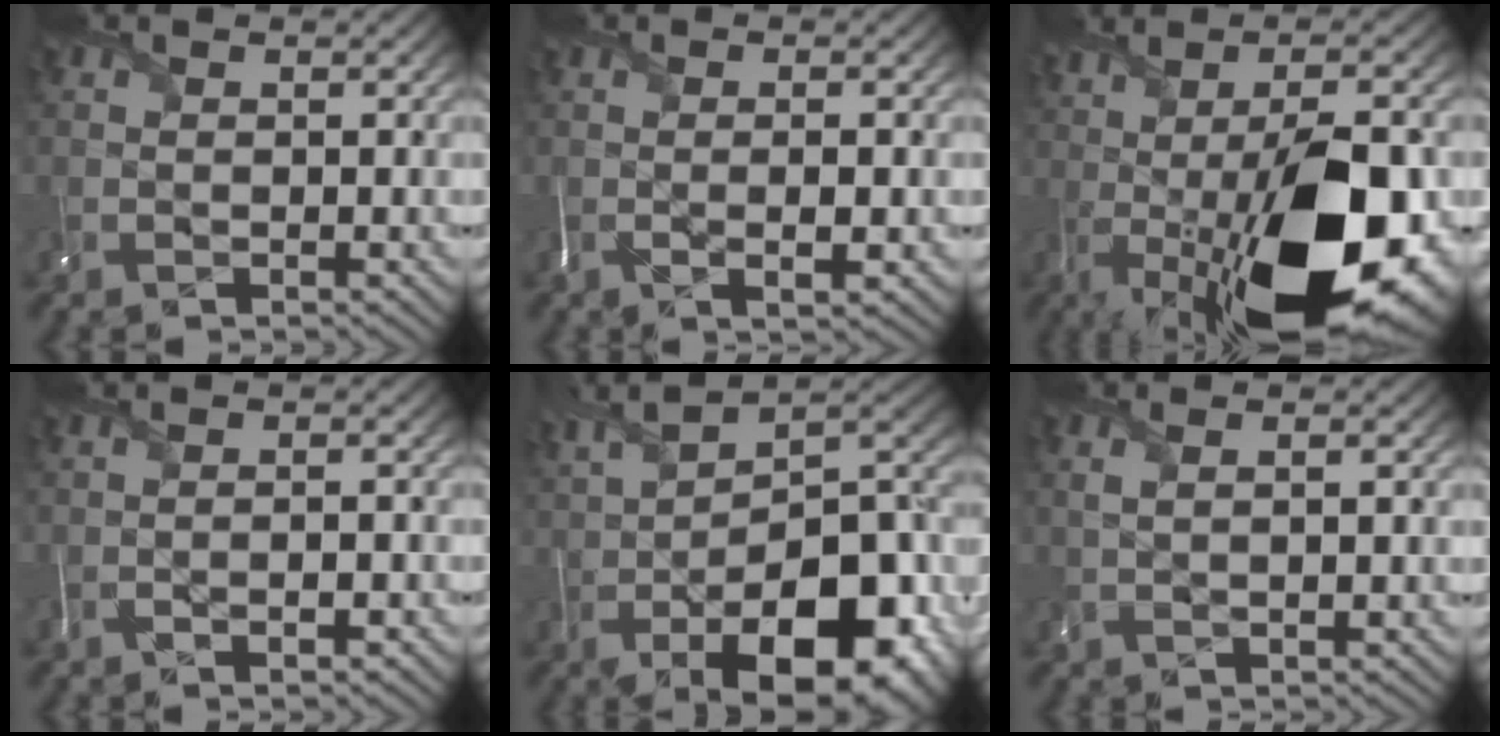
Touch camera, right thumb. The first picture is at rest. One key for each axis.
{"total": 2.6, "fx": -0.7, "fy": 0.0, "fz": 2.5, "tx": -0.043, "ty": -0.003, "tz": -0.014}
{"total": 20.1, "fx": -4.1, "fy": 7.9, "fz": 18.0, "tx": -0.248, "ty": -0.001, "tz": -0.063}
{"total": 2.4, "fx": -0.9, "fy": 0.7, "fz": 2.1, "tx": -0.025, "ty": 0.002, "tz": -0.014}
{"total": 18.9, "fx": -3.9, "fy": 9.6, "fz": 15.8, "tx": -0.217, "ty": -0.015, "tz": -0.041}
{"total": 2.3, "fx": 0.2, "fy": 0.4, "fz": 2.3, "tx": -0.047, "ty": 0.000, "tz": 0.006}